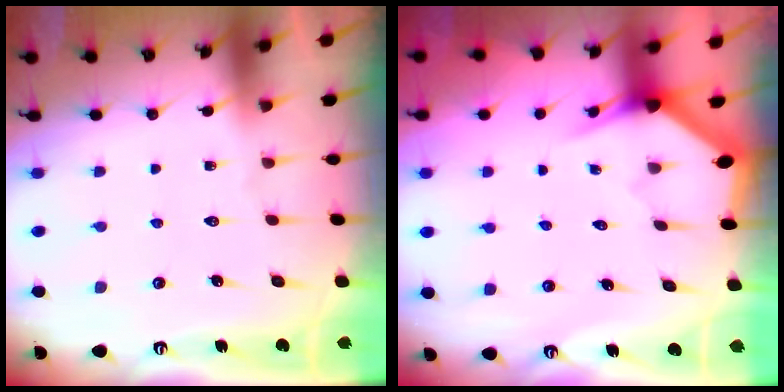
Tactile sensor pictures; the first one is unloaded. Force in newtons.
{"total": 3.1, "press": 3.1, "slide": 0.2}